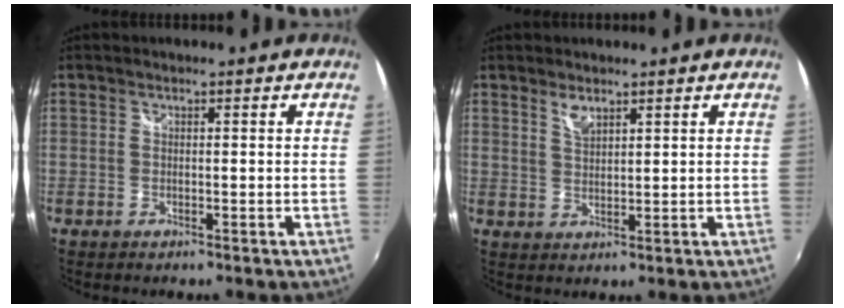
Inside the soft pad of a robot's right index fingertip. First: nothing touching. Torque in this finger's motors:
{"motor_torque": [0.03, 0.00, 0.02, 0.04]}